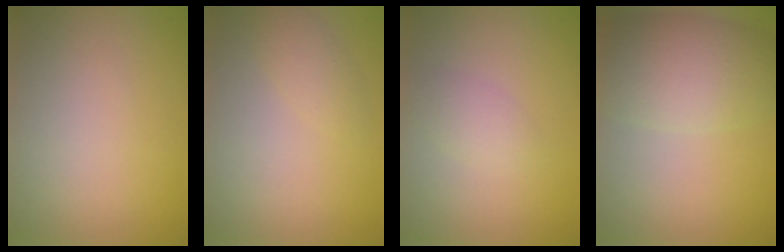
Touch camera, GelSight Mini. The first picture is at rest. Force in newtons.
{"total": 1.6, "press": 1.6, "slide": 0.0}
{"total": 1.6, "press": 1.6, "slide": 0.0}
{"total": 6.2, "press": 6.2, "slide": 0.5}